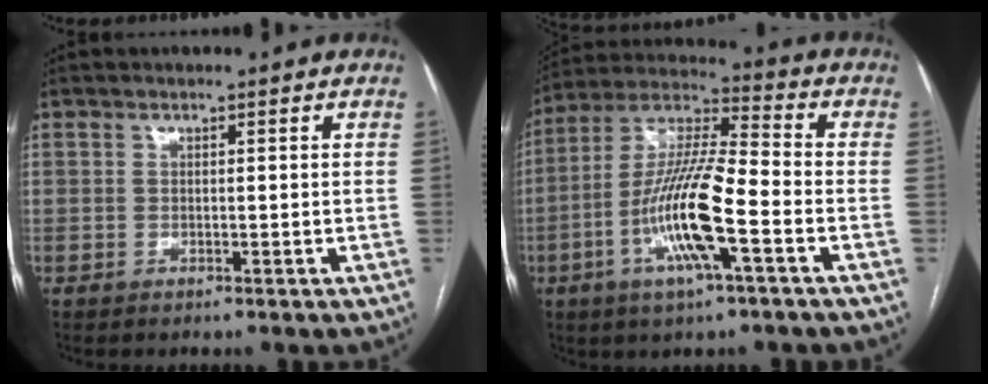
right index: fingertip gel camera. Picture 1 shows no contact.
{"total": 14.9, "force": [-4.7, 1.6, 14.1], "torque": [-0.282, -0.002, -0.091]}